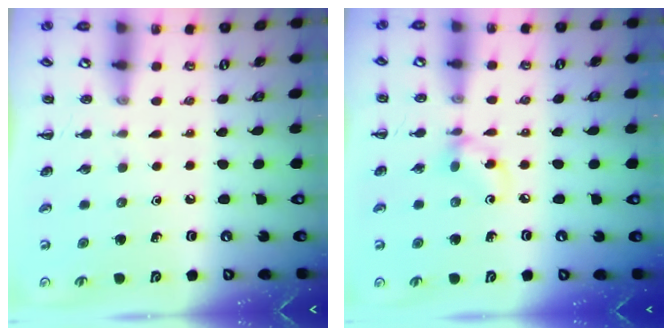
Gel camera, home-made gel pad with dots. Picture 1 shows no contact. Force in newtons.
{"total": 6.6, "press": 6.6, "slide": 0.6}